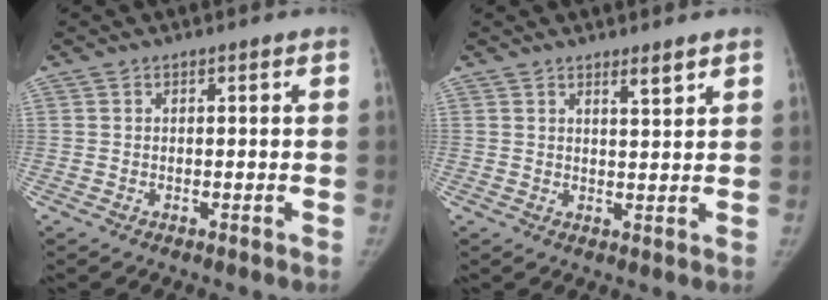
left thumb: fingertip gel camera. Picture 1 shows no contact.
{"total": 2.6, "force": [2.0, 0.2, 1.7], "torque": [-0.025, -0.019, 0.033]}